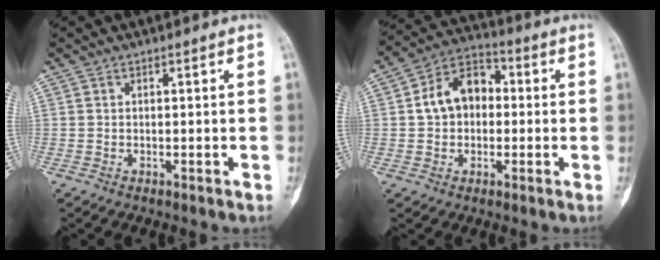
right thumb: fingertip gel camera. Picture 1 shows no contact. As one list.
[{"total": 10.7, "force": [0.6, 7.9, 7.1], "torque": [-0.098, 0.032, -0.001]}]